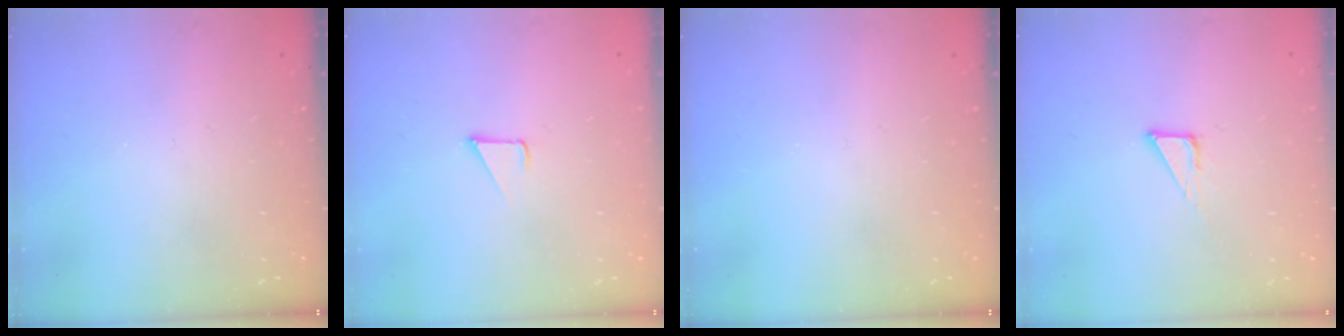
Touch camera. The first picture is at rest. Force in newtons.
{"total": 2.8, "press": 2.8, "slide": 0.2}
{"total": 0.0}
{"total": 1.9, "press": 1.9, "slide": 0.1}